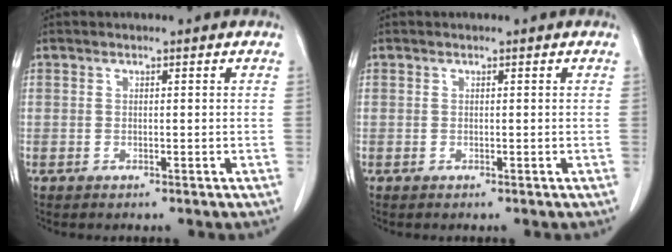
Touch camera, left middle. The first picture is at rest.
{"total": 0.0}